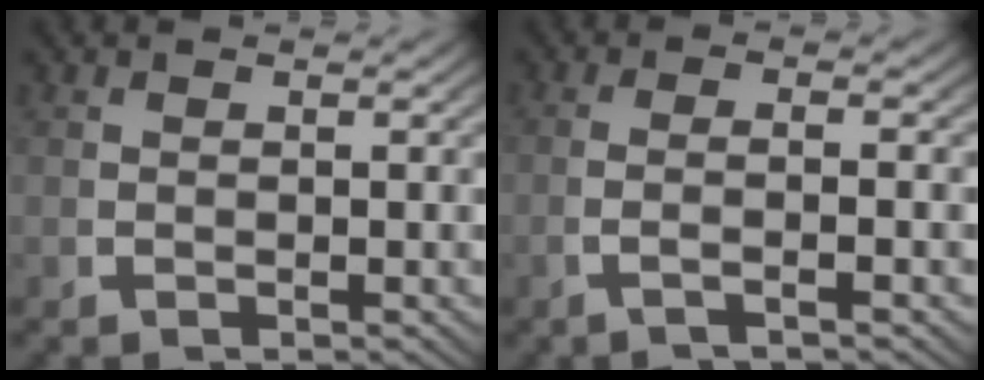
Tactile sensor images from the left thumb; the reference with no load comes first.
{"total": 2.5, "force": [-0.5, -0.3, 2.5], "torque": [-0.059, 0.003, -0.011]}